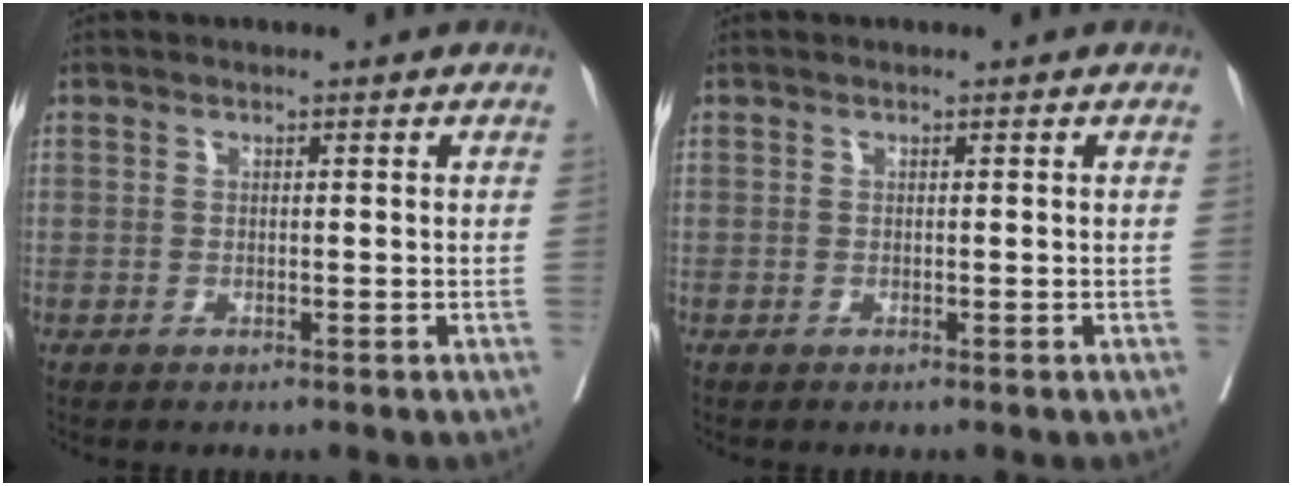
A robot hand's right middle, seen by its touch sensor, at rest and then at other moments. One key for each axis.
{"total": 0.0}